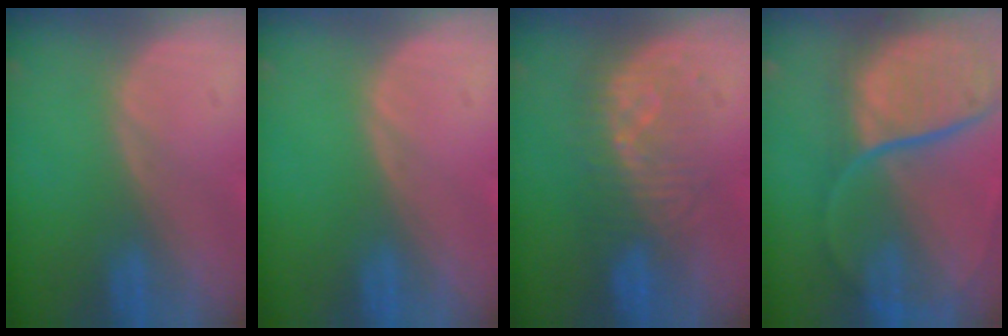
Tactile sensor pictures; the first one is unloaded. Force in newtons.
{"total": 0.0}
{"total": 7.8, "press": 7.5, "slide": 2.0}
{"total": 11.8, "press": 9.8, "slide": 6.6}